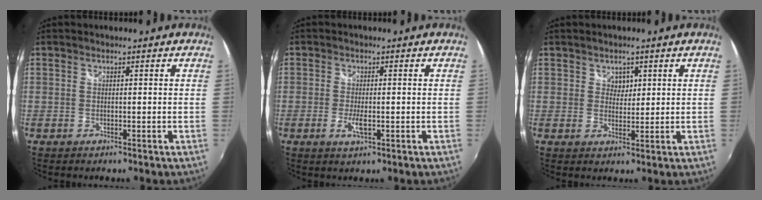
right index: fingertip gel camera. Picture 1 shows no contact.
{"total": 3.1, "force": [-0.9, 0.8, 2.8], "torque": [-0.059, -0.006, -0.016]}
{"total": 2.3, "force": [1.1, 2.0, 0.6], "torque": [-0.003, 0.005, 0.020]}